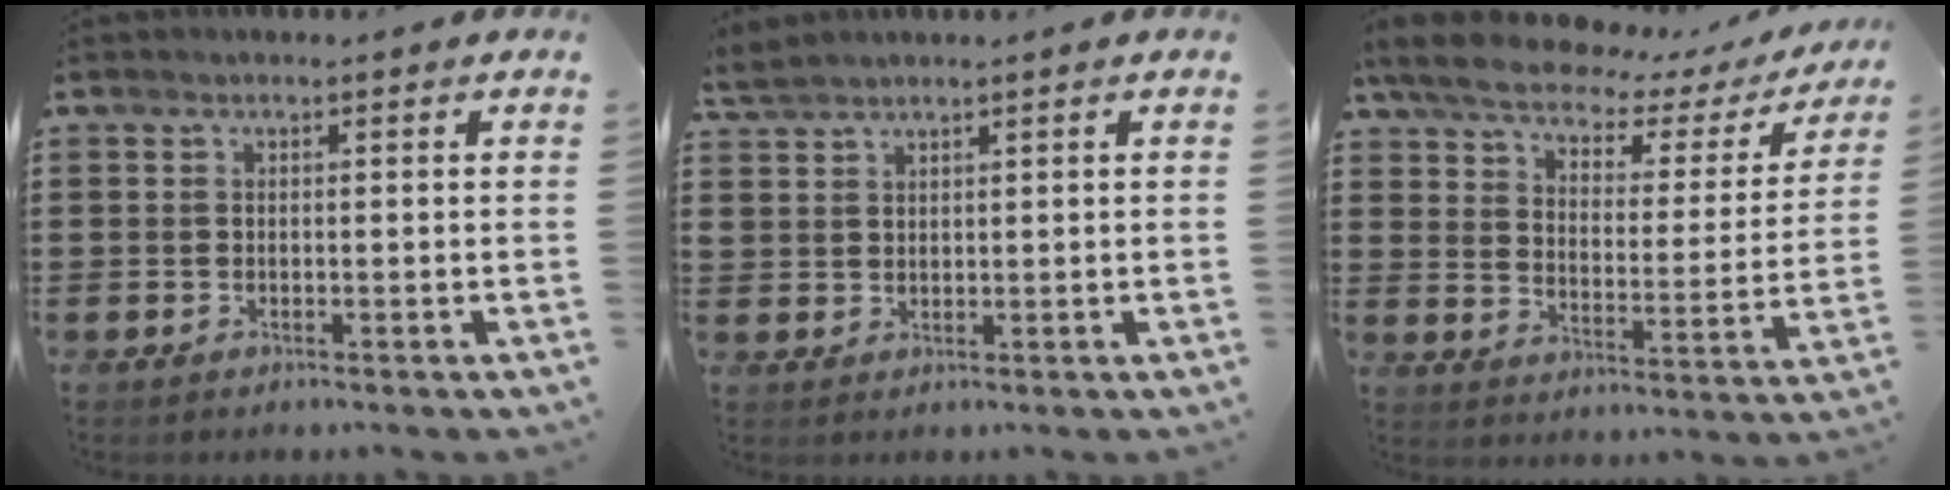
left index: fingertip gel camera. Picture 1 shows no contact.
{"total": 2.4, "force": [2.3, 0.7, 0.3], "torque": [-0.014, 0.001, 0.045]}
{"total": 5.9, "force": [4.9, 2.0, 2.6], "torque": [-0.074, -0.025, 0.081]}